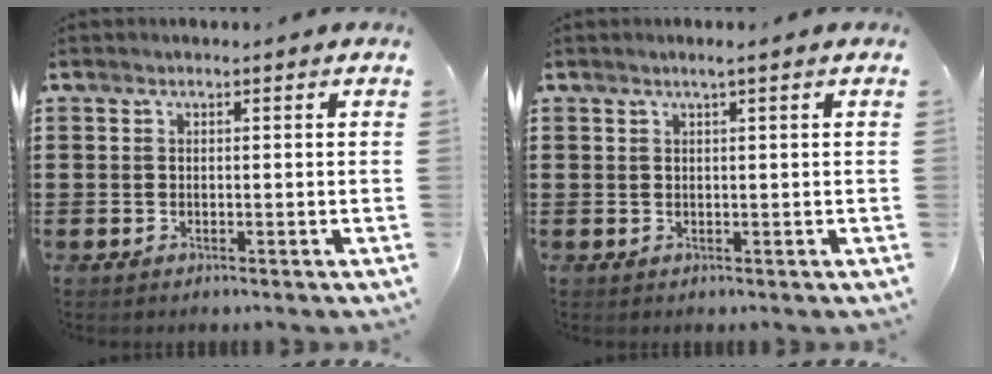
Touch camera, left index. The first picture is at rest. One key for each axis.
{"total": 0.9, "fx": 0.5, "fy": -0.1, "fz": 0.7, "tx": -0.013, "ty": 0.001, "tz": 0.008}